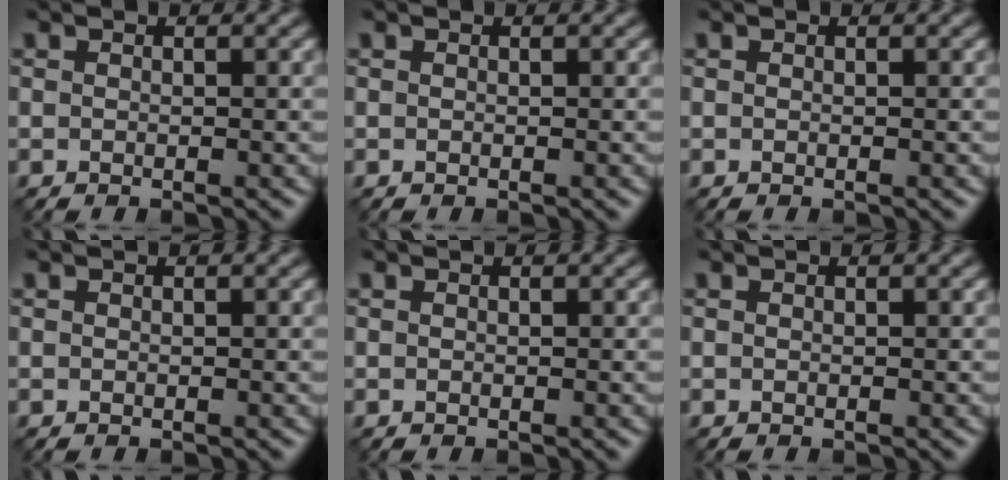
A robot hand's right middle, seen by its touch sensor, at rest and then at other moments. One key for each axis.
{"total": 0.0}
{"total": 0.0}
{"total": 0.0}
{"total": 0.0}
{"total": 0.0}